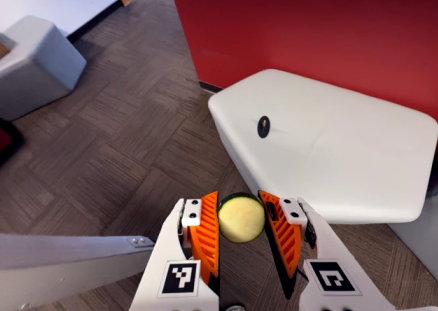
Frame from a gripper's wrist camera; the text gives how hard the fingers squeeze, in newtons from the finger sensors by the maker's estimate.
{"total": 13.6, "left": 14.2, "right": 13.0}